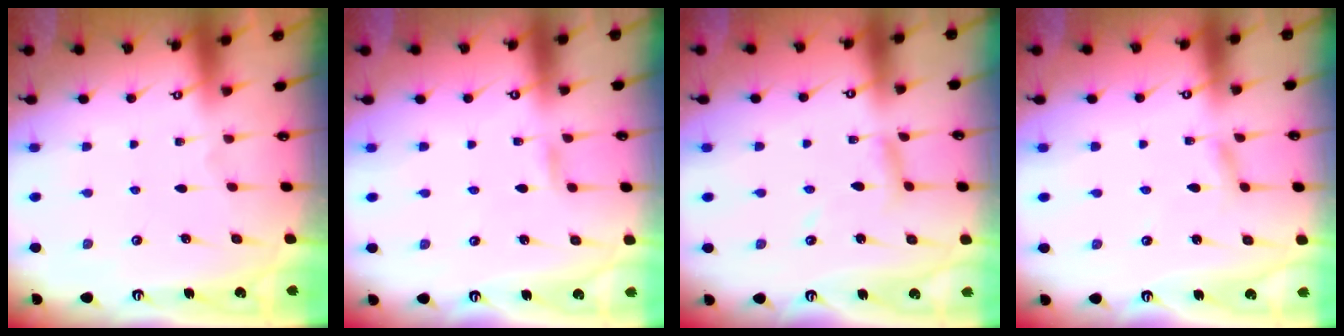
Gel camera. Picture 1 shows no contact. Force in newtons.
{"total": 2.8, "press": 2.8, "slide": 0.2}
{"total": 6.6, "press": 6.6, "slide": 0.5}
{"total": 2.1, "press": 2.1, "slide": 0.2}